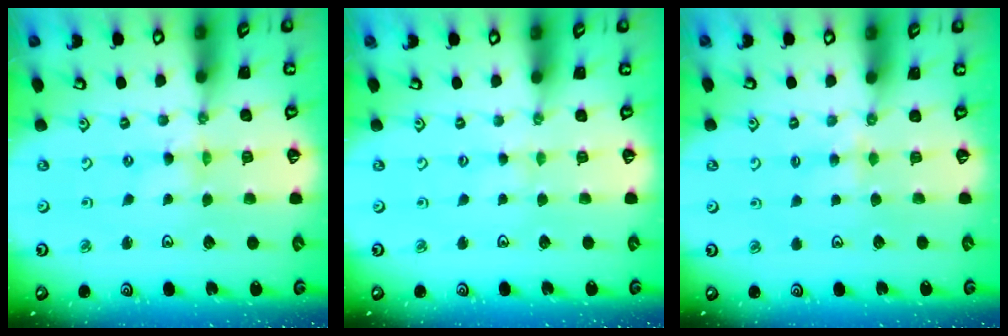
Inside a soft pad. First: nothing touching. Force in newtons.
{"total": 1.5, "press": 1.5, "slide": 0.3}
{"total": 3.7, "press": 3.7, "slide": 0.5}